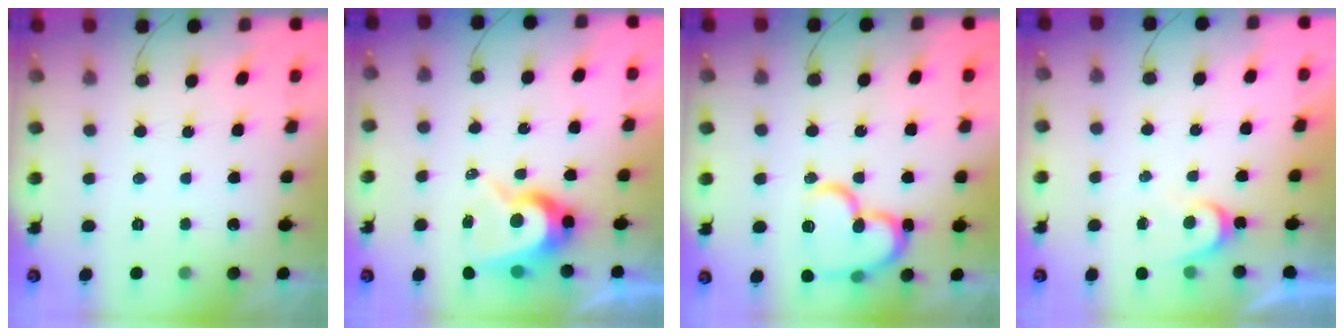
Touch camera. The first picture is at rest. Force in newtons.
{"total": 9.5, "press": 9.5, "slide": 0.8}
{"total": 18.0, "press": 18.0, "slide": 1.6}
{"total": 4.4, "press": 4.3, "slide": 0.4}